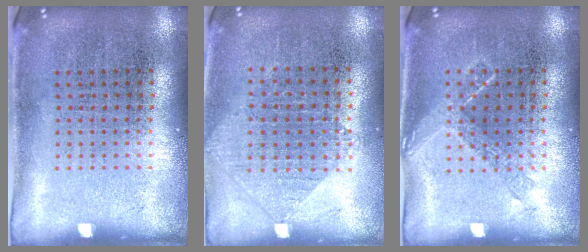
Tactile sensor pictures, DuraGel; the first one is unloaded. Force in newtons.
{"total": 1.0, "press": 0.9, "slide": 0.3}
{"total": 0.9, "press": 0.8, "slide": 0.3}